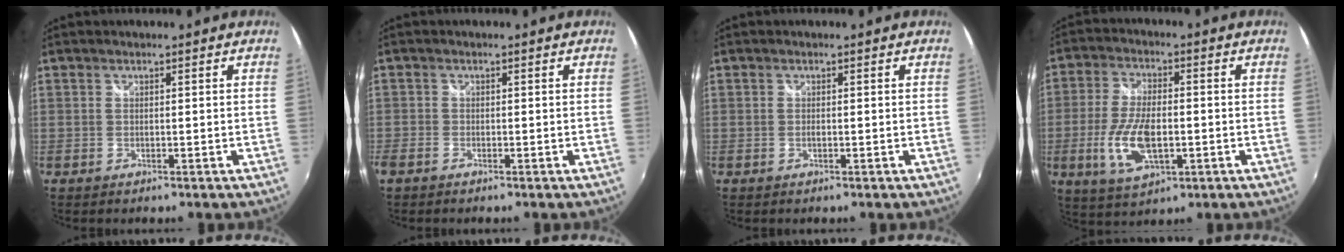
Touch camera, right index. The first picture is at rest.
{"total": 1.9, "force": [-1.5, 0.9, 0.7], "torque": [-0.017, -0.003, -0.031]}
{"total": 0.6, "force": [-0.2, 0.1, 0.5], "torque": [-0.011, -0.001, -0.005]}
{"total": 11.1, "force": [-2.6, 5.0, 9.6], "torque": [-0.199, -0.009, -0.045]}